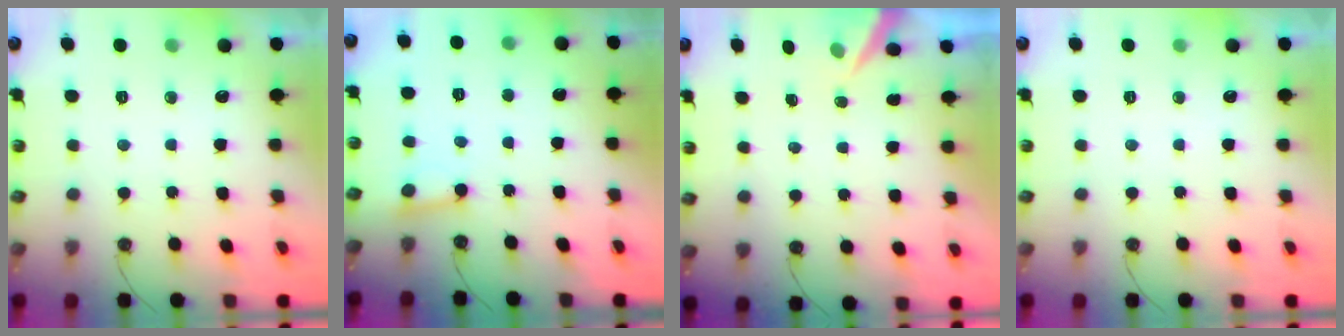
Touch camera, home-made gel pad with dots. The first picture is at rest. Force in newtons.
{"total": 2.9, "press": 2.9, "slide": 0.4}
{"total": 4.2, "press": 4.2, "slide": 0.4}
{"total": 0.0}